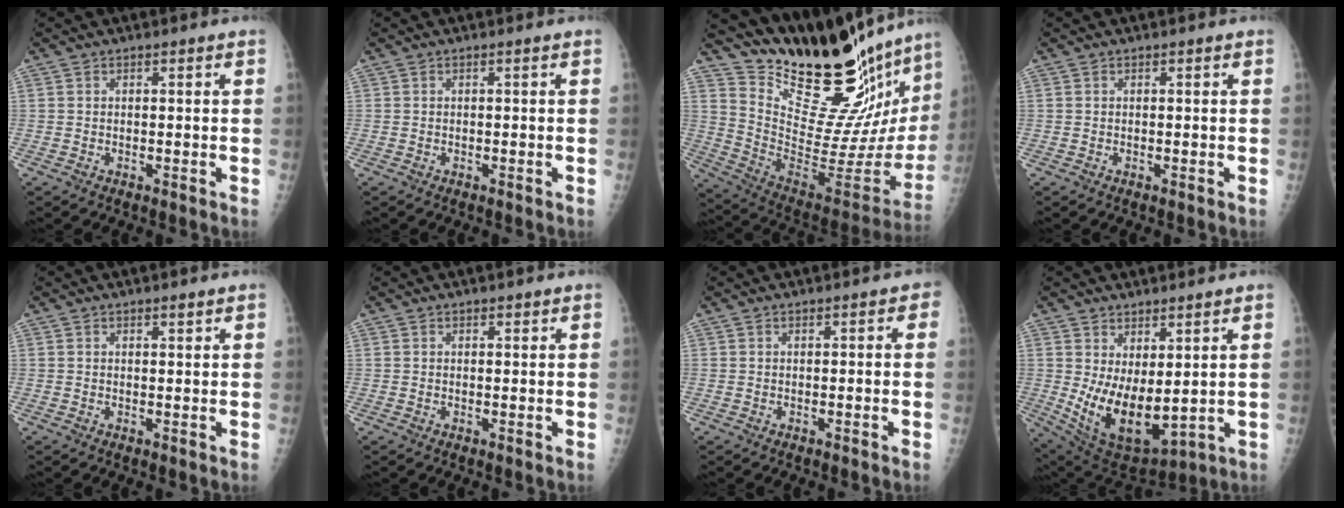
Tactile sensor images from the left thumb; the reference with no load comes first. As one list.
[{"total": 0.0}, {"total": 31.8, "force": [27.6, 6.6, 14.2], "torque": [-0.196, -0.202, 0.399]}, {"total": 0.0}, {"total": 1.3, "force": [1.1, 0.4, 0.7], "torque": [0.001, -0.007, 0.015]}, {"total": 1.0, "force": [0.8, 0.4, 0.4], "torque": [0.006, -0.004, 0.009]}, {"total": 1.0, "force": [0.4, 0.8, 0.5], "torque": [0.009, 0.003, -0.001]}, {"total": 12.2, "force": [1.9, 5.6, 10.7], "torque": [-0.178, -0.038, 0.060]}]